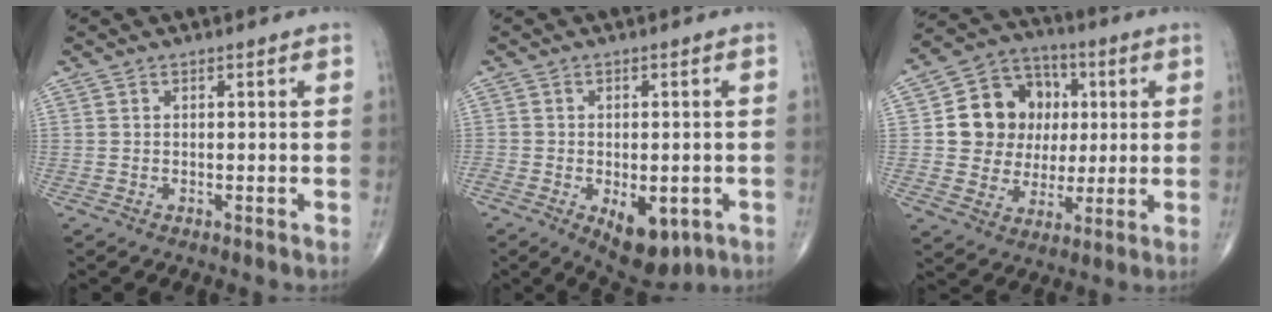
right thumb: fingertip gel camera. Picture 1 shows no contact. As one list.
[{"total": 9.6, "force": [-3.9, 5.2, 7.1], "torque": [-0.085, 0.003, -0.046]}, {"total": 14.7, "force": [2.1, 12.9, 6.6], "torque": [-0.062, 0.014, 0.040]}]